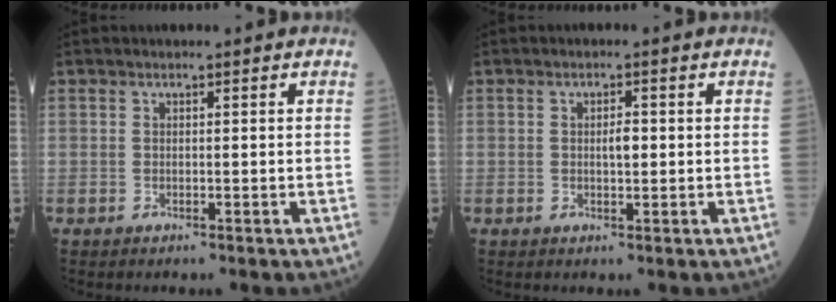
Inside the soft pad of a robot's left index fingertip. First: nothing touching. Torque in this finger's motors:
{"motor_torque": [0.22, -0.11, 0.02, 0.01]}